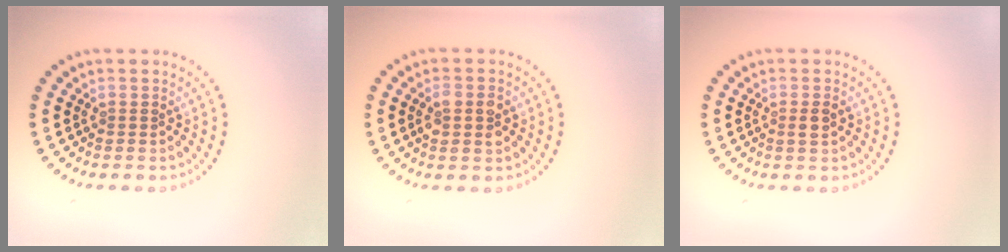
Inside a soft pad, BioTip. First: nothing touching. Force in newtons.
{"total": 2.3, "press": 2.2, "slide": 0.4}
{"total": 1.1, "press": 1.0, "slide": 0.4}